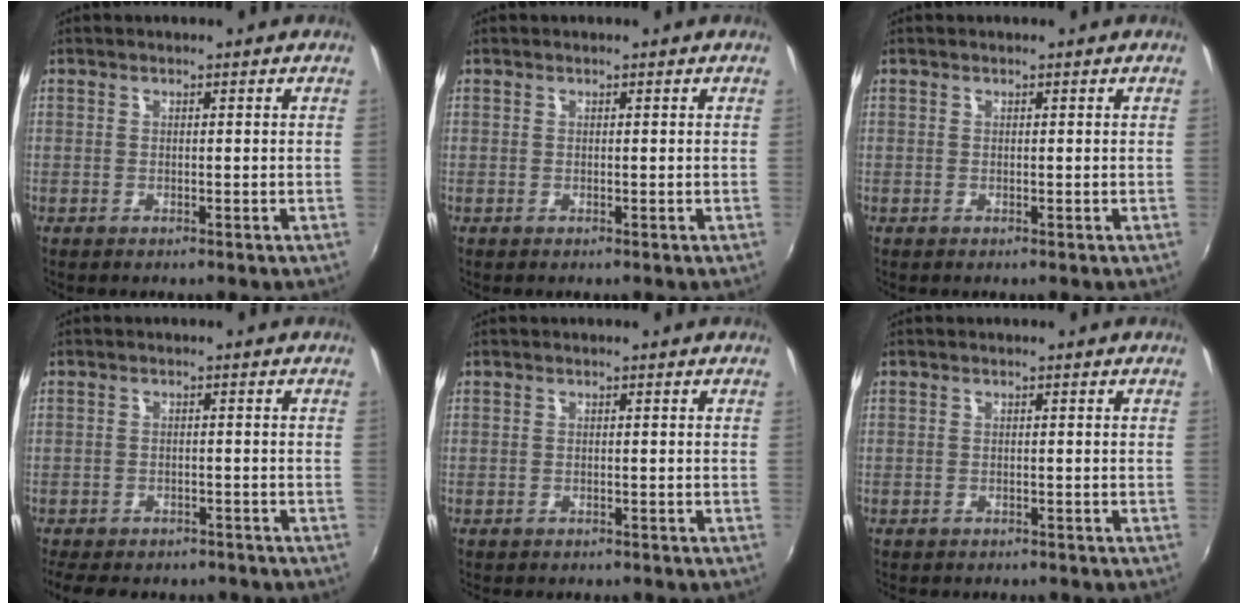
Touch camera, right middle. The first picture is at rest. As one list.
[{"total": 0.0}, {"total": 0.0}, {"total": 11.5, "force": [-9.5, 4.5, 4.6], "torque": [-0.108, -0.022, -0.137]}, {"total": 2.2, "force": [-2.0, 0.7, 0.6], "torque": [-0.018, -0.013, -0.029]}, {"total": 2.8, "force": [-2.6, 0.9, 0.7], "torque": [-0.023, -0.015, -0.038]}]